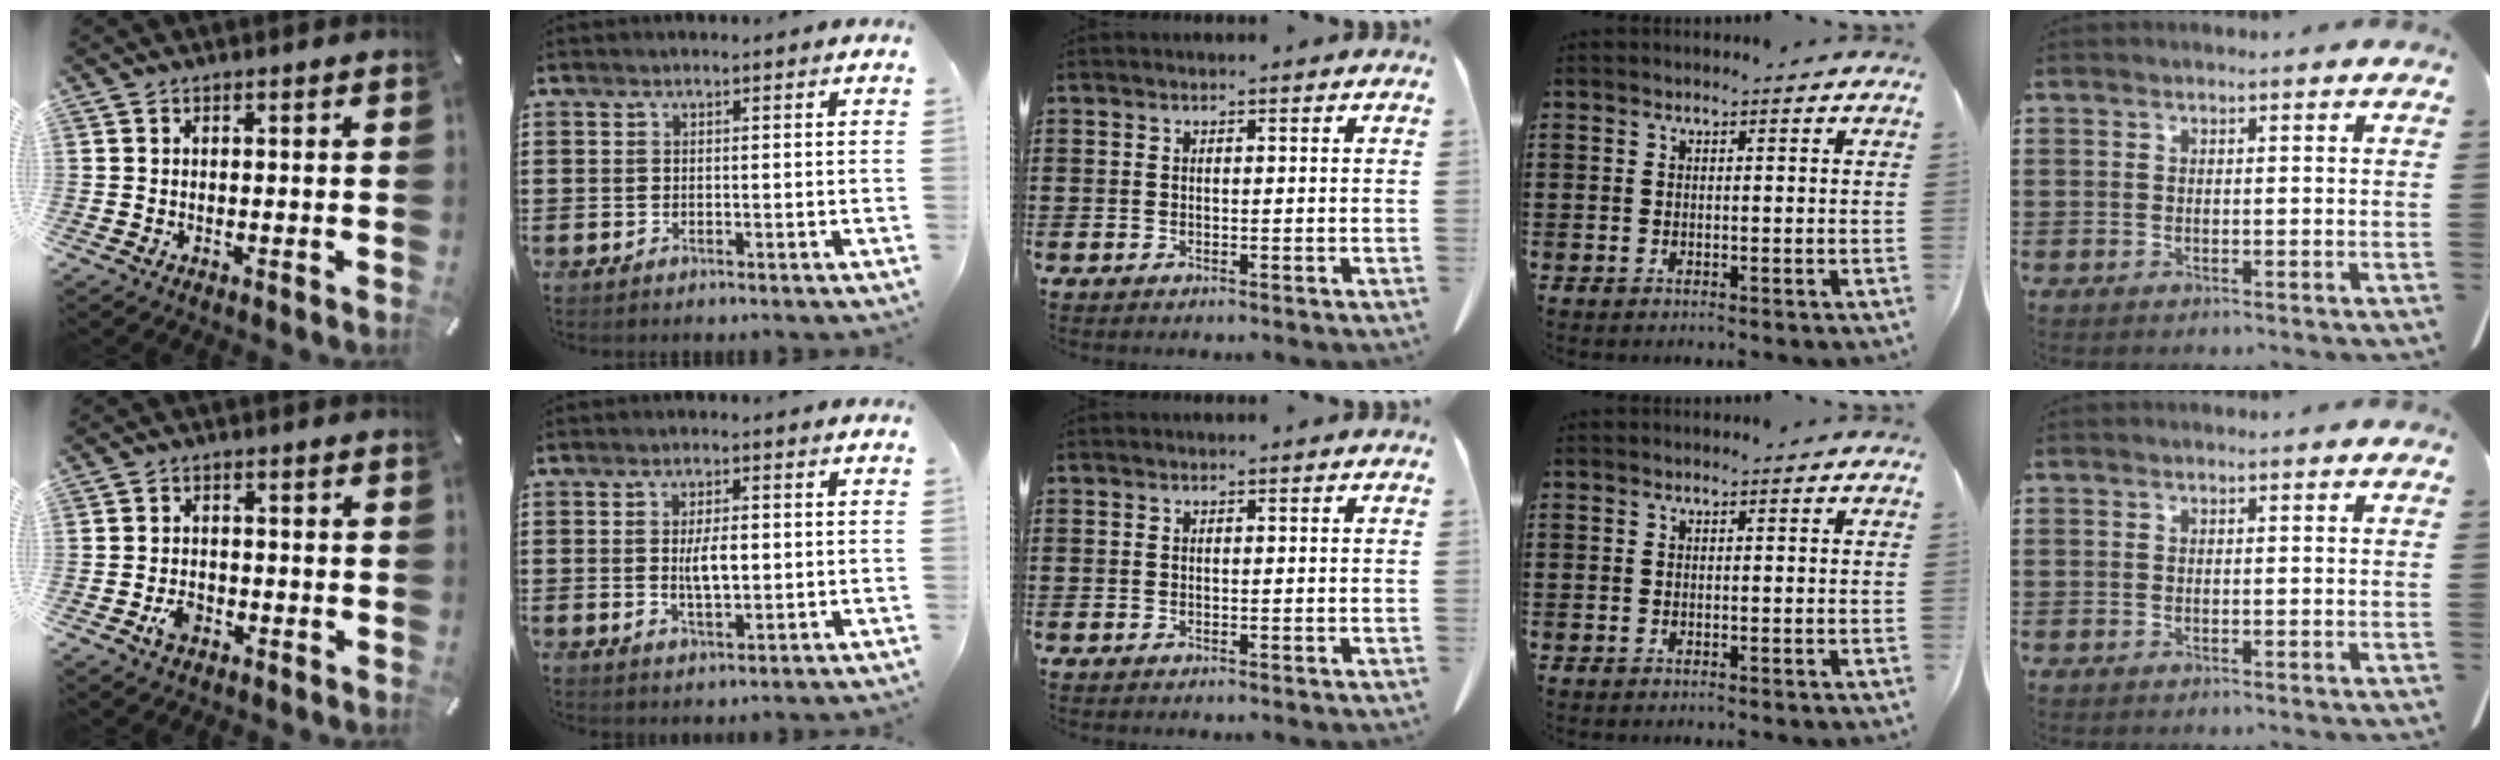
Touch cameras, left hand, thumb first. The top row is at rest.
{"thumb": {"total": 3.4, "force": [-1.6, 2.4, 1.8], "torque": [-0.029, 0.008, -0.027]}, "index": {"total": 4.3, "force": [0.2, 1.5, 4.0], "torque": [-0.069, 0.000, 0.000]}}